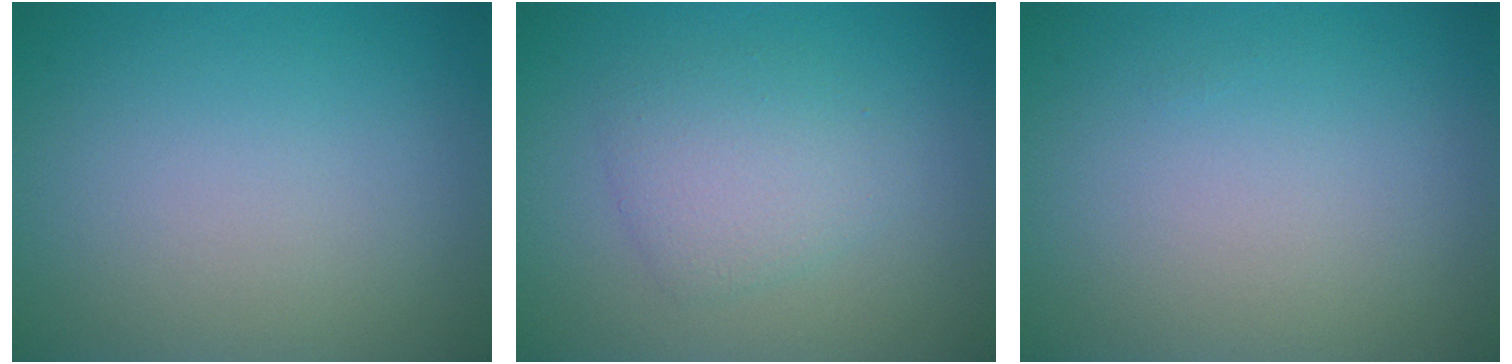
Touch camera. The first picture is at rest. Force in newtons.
{"total": 2.9, "press": 2.9, "slide": 0.1}
{"total": 0.0}